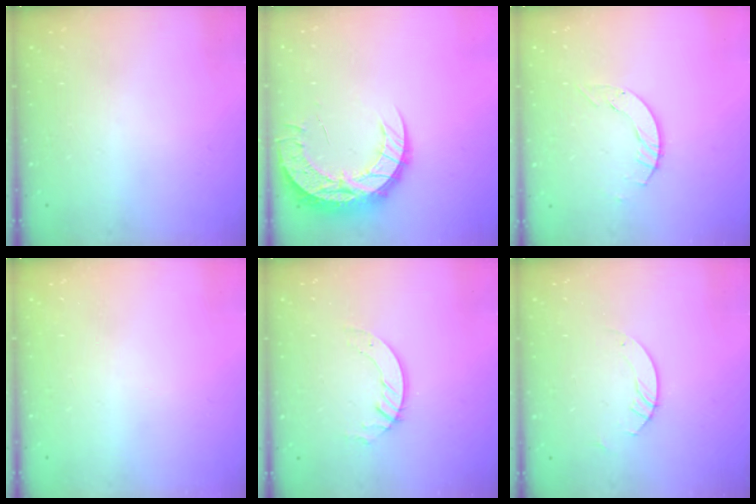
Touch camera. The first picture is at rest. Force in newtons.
{"total": 13.4, "press": 13.4, "slide": 1.0}
{"total": 4.0, "press": 4.0, "slide": 0.5}
{"total": 0.0}
{"total": 2.8, "press": 2.8, "slide": 0.2}
{"total": 3.0, "press": 3.0, "slide": 0.3}